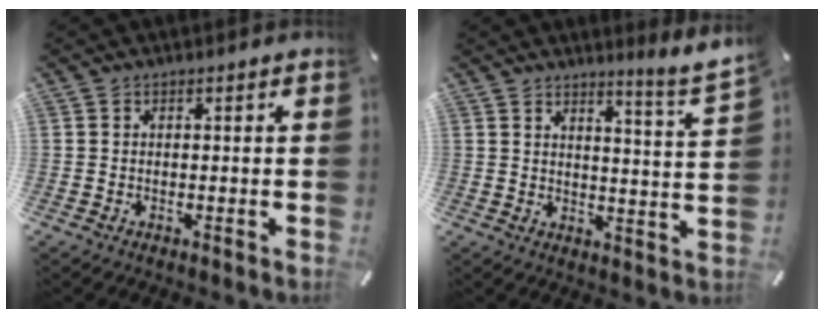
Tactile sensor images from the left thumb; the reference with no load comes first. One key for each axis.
{"total": 6.1, "fx": 5.0, "fy": -0.2, "fz": 3.5, "tx": -0.049, "ty": -0.046, "tz": 0.078}